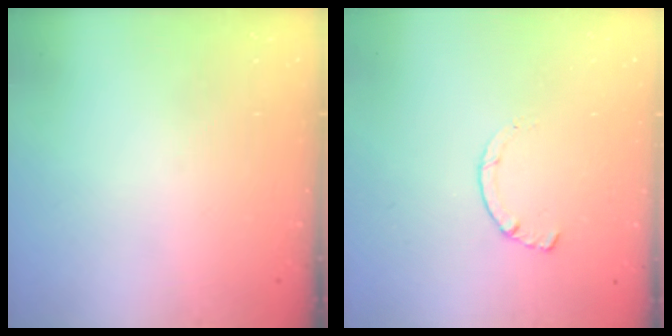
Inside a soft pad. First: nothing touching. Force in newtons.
{"total": 1.8, "press": 1.7, "slide": 0.3}